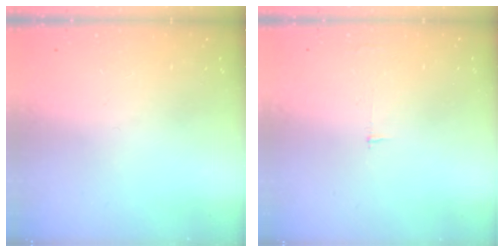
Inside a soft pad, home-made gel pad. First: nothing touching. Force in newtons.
{"total": 2.5, "press": 2.5, "slide": 0.2}